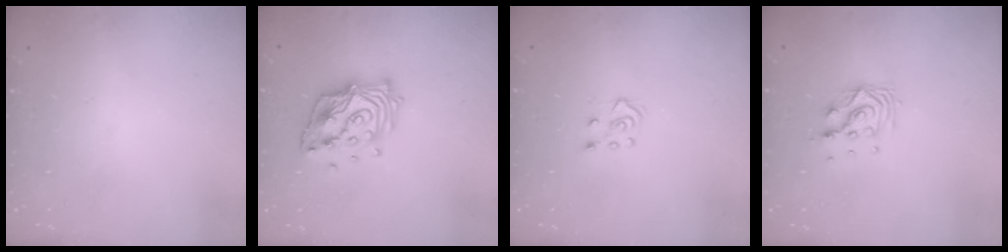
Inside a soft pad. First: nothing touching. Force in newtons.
{"total": 15.5, "press": 15.5, "slide": 1.2}
{"total": 4.3, "press": 4.2, "slide": 0.5}
{"total": 9.2, "press": 9.2, "slide": 0.7}